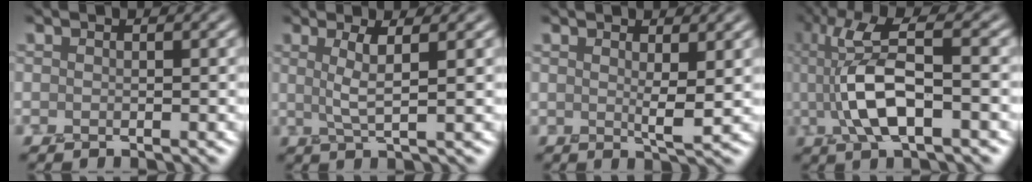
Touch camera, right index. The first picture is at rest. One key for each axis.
{"total": 3.0, "fx": 0.9, "fy": 0.6, "fz": 2.9, "tx": -0.050, "ty": -0.001, "tz": 0.016}
{"total": 2.2, "fx": 0.9, "fy": 0.5, "fz": 2.0, "tx": -0.035, "ty": -0.008, "tz": 0.016}
{"total": 8.1, "fx": 0.2, "fy": 2.7, "fz": 7.6, "tx": -0.155, "ty": 0.006, "tz": 0.002}